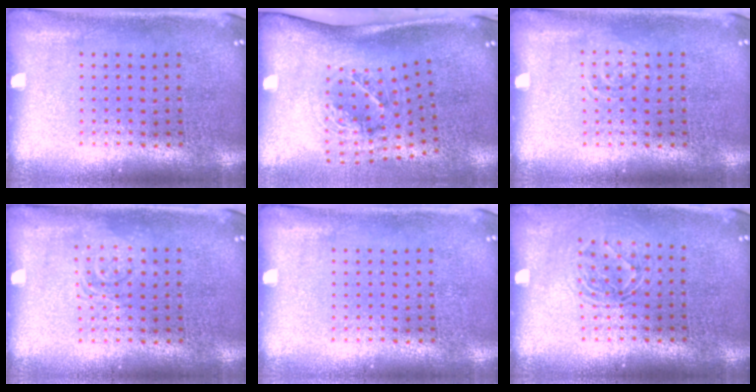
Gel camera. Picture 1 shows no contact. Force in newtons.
{"total": 1.8, "press": 1.3, "slide": 1.3}
{"total": 1.0, "press": 1.0, "slide": 0.2}
{"total": 1.8, "press": 1.8, "slide": 0.3}
{"total": 0.0}
{"total": 1.5, "press": 1.2, "slide": 0.9}